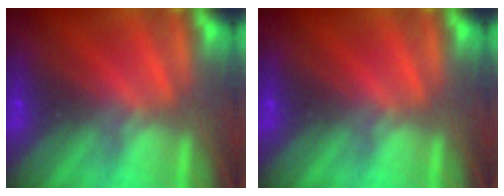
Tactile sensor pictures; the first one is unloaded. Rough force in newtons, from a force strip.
{"total": 0.0}